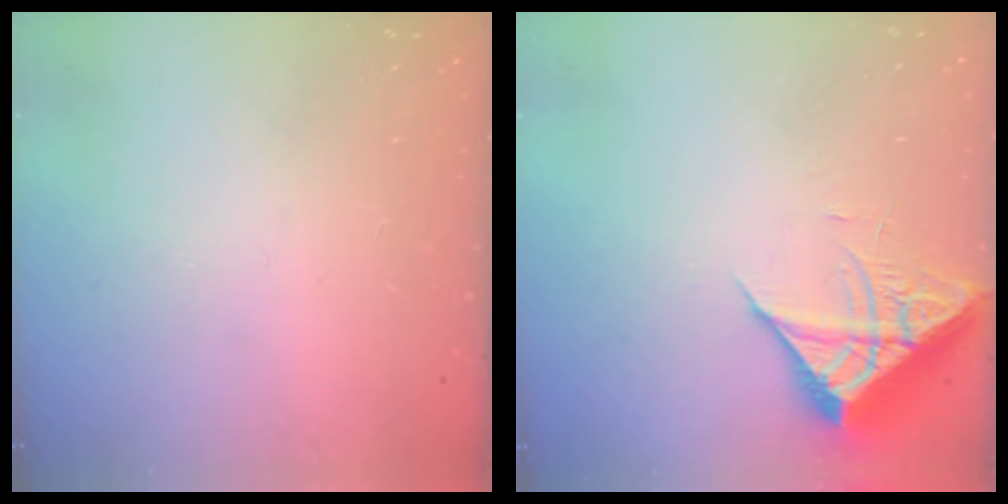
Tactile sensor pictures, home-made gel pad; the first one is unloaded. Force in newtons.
{"total": 7.3, "press": 7.2, "slide": 0.3}